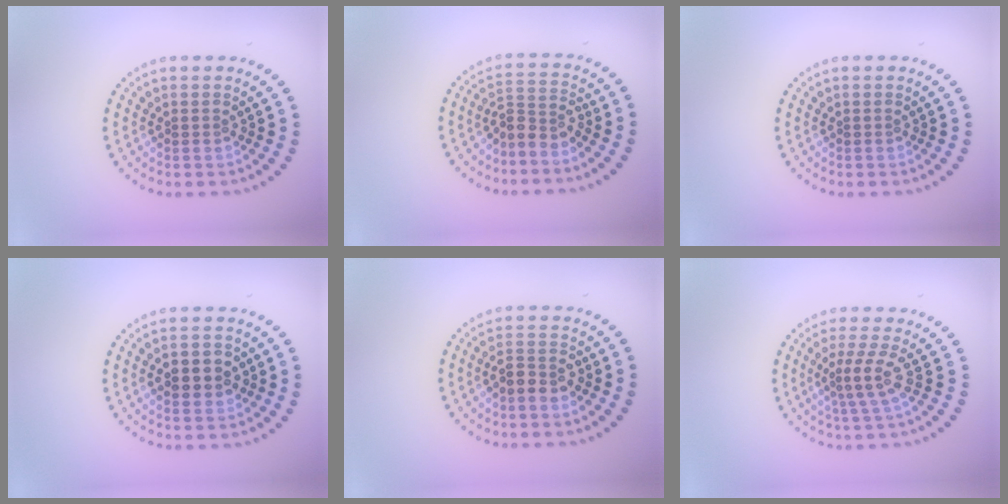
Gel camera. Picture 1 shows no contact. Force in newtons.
{"total": 2.8, "press": 2.0, "slide": 2.0}
{"total": 0.0}
{"total": 2.9, "press": 2.9, "slide": 0.1}
{"total": 2.4, "press": 2.3, "slide": 0.8}
{"total": 2.7, "press": 1.9, "slide": 1.9}